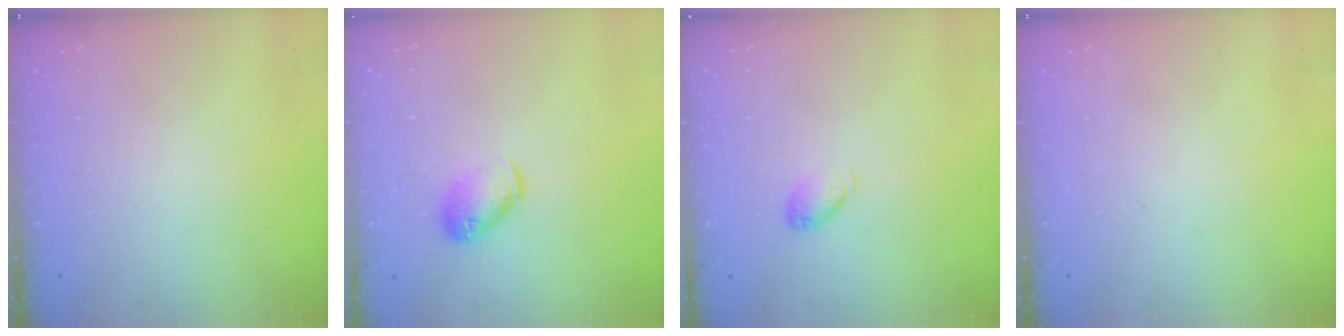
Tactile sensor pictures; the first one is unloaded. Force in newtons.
{"total": 8.2, "press": 8.1, "slide": 1.0}
{"total": 5.2, "press": 5.2, "slide": 0.3}
{"total": 0.0}